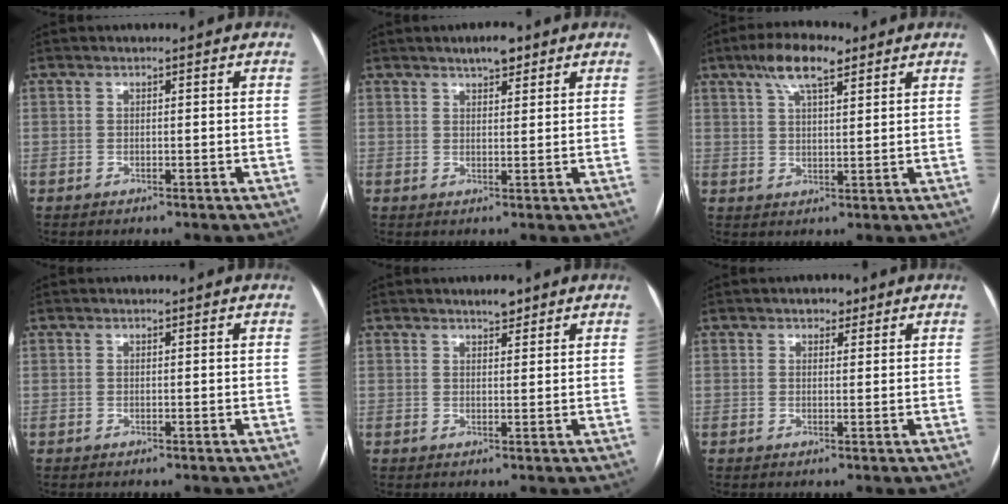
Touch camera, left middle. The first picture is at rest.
{"total": 3.3, "force": [2.4, 1.1, 1.9], "torque": [-0.032, 0.003, 0.037]}
{"total": 7.4, "force": [4.7, 2.1, 5.4], "torque": [-0.105, 0.016, 0.081]}
{"total": 0.0}
{"total": 2.1, "force": [1.7, 0.6, 1.0], "torque": [-0.019, 0.001, 0.027]}
{"total": 2.0, "force": [1.3, 1.2, 0.9], "torque": [-0.013, 0.005, 0.017]}